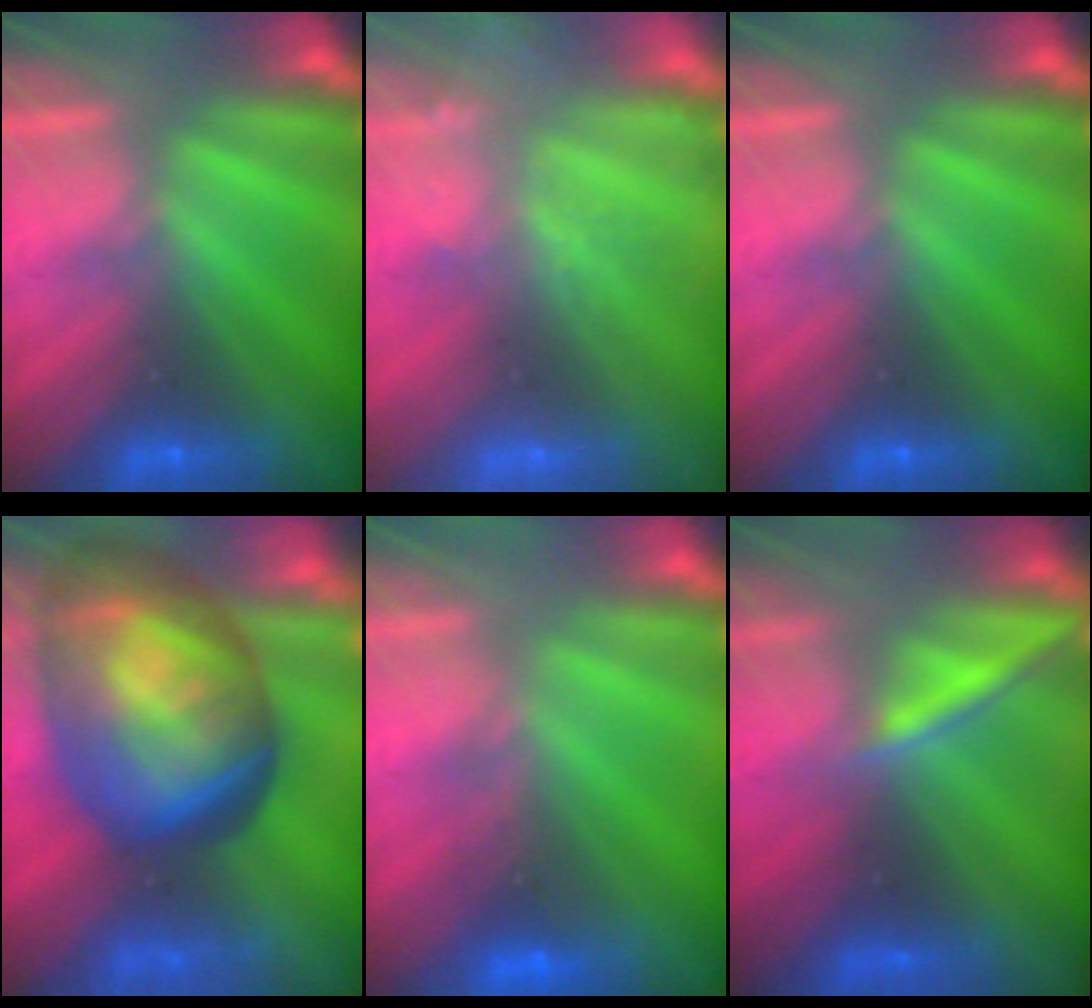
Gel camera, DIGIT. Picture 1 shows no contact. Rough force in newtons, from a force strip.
{"total": 2.1}
{"total": 0.0}
{"total": 11.8}
{"total": 1.6}
{"total": 2.2}